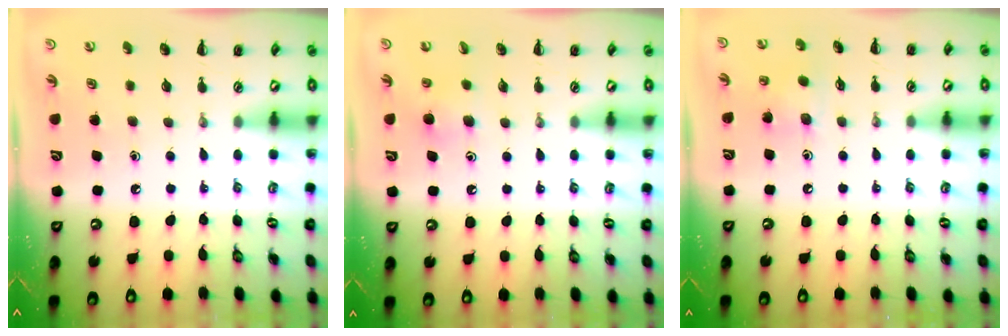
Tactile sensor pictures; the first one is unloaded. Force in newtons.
{"total": 5.1, "press": 4.9, "slide": 1.4}
{"total": 6.0, "press": 6.0, "slide": 0.7}